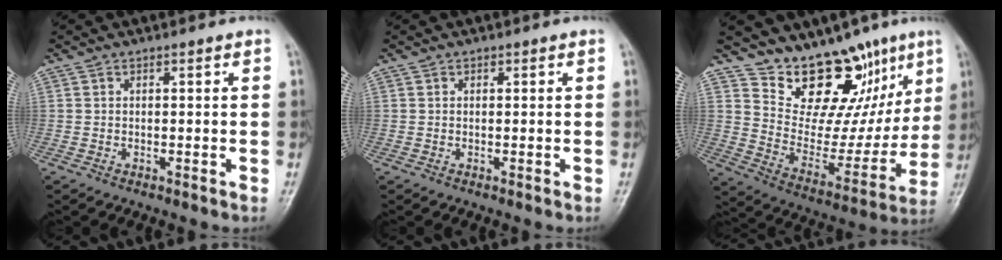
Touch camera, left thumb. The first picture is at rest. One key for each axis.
{"total": 0.0}
{"total": 18.2, "fx": 13.1, "fy": 9.1, "fz": 8.7, "tx": -0.053, "ty": -0.078, "tz": 0.219}